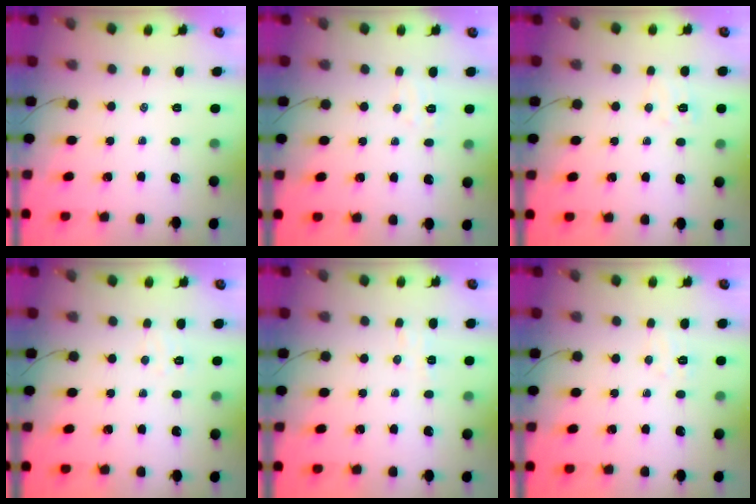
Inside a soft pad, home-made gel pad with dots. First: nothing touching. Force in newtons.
{"total": 3.8, "press": 3.7, "slide": 0.9}
{"total": 5.1, "press": 5.0, "slide": 1.2}
{"total": 4.0, "press": 3.9, "slide": 0.8}
{"total": 3.3, "press": 3.2, "slide": 0.9}
{"total": 5.0, "press": 4.9, "slide": 1.0}